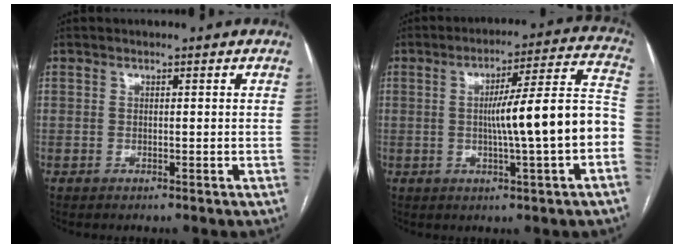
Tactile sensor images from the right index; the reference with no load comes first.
{"total": 13.7, "force": [-2.2, 0.0, 13.6], "torque": [-0.194, 0.024, -0.033]}